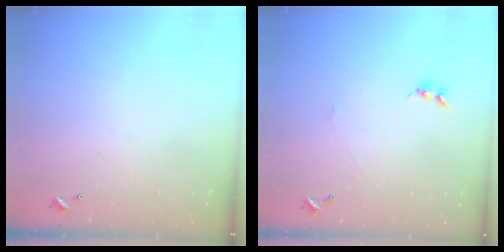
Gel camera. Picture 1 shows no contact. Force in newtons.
{"total": 1.1, "press": 1.0, "slide": 0.5}